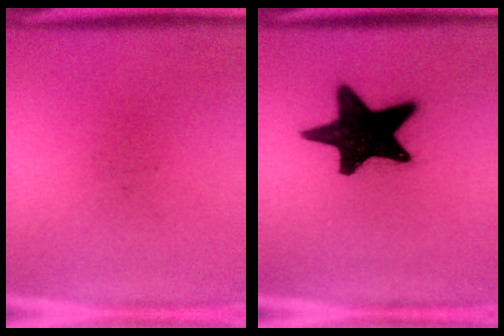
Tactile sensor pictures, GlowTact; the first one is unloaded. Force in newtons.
{"total": 19.1}